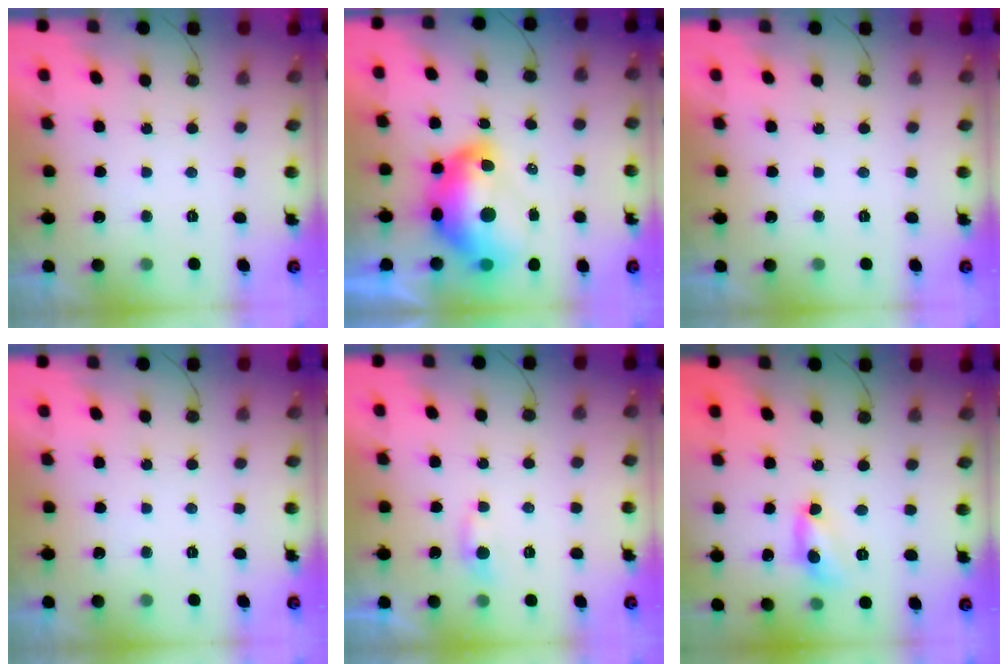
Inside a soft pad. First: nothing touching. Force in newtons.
{"total": 18.0, "press": 18.0, "slide": 1.5}
{"total": 0.0}
{"total": 0.0}
{"total": 3.5, "press": 3.4, "slide": 0.3}
{"total": 7.2, "press": 7.1, "slide": 0.5}